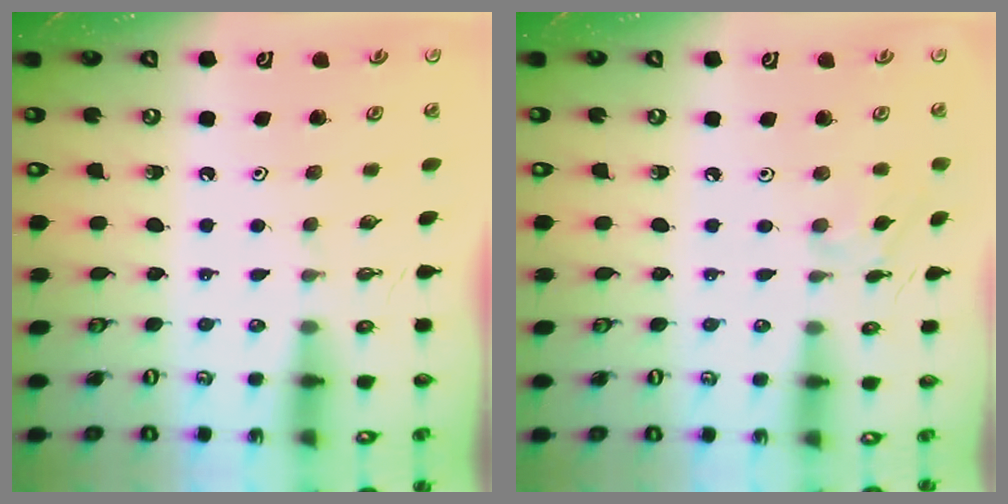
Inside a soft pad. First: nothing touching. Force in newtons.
{"total": 4.5, "press": 4.4, "slide": 0.6}